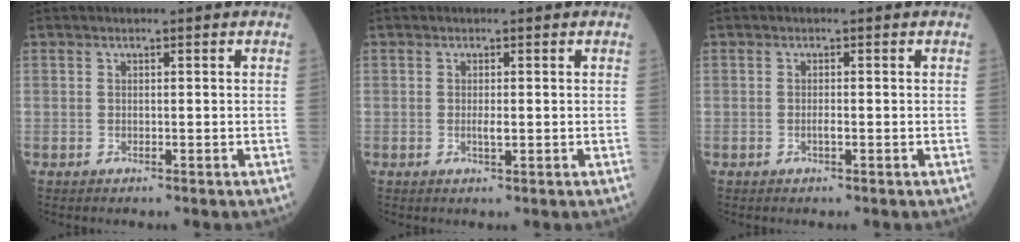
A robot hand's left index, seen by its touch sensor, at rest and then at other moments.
{"total": 1.3, "force": [0.0, 0.3, 1.2], "torque": [-0.025, -0.001, 0.001]}
{"total": 0.8, "force": [-0.3, 0.1, 0.7], "torque": [-0.015, 0.001, -0.005]}